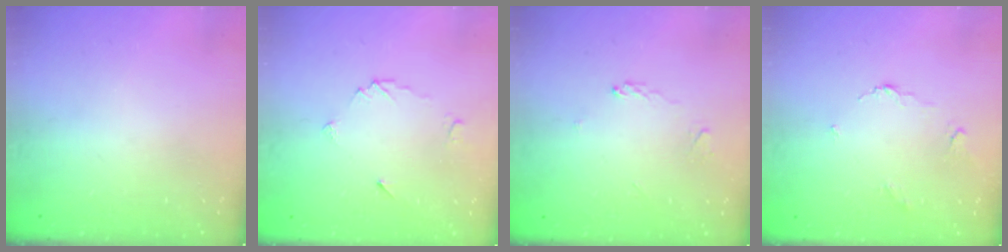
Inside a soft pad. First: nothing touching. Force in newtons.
{"total": 4.6, "press": 4.6, "slide": 0.6}
{"total": 1.7, "press": 1.7, "slide": 0.3}
{"total": 2.6, "press": 2.5, "slide": 0.4}